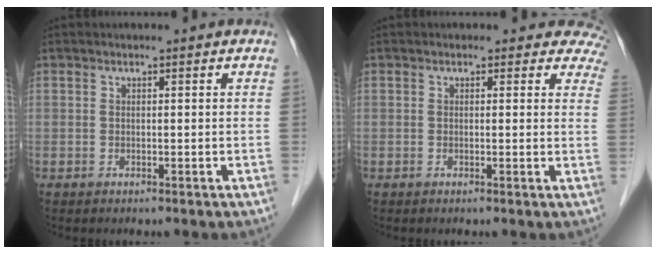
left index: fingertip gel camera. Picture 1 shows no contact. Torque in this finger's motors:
{"motor_torque": [0.72, -1.09, 0.09, -0.04]}